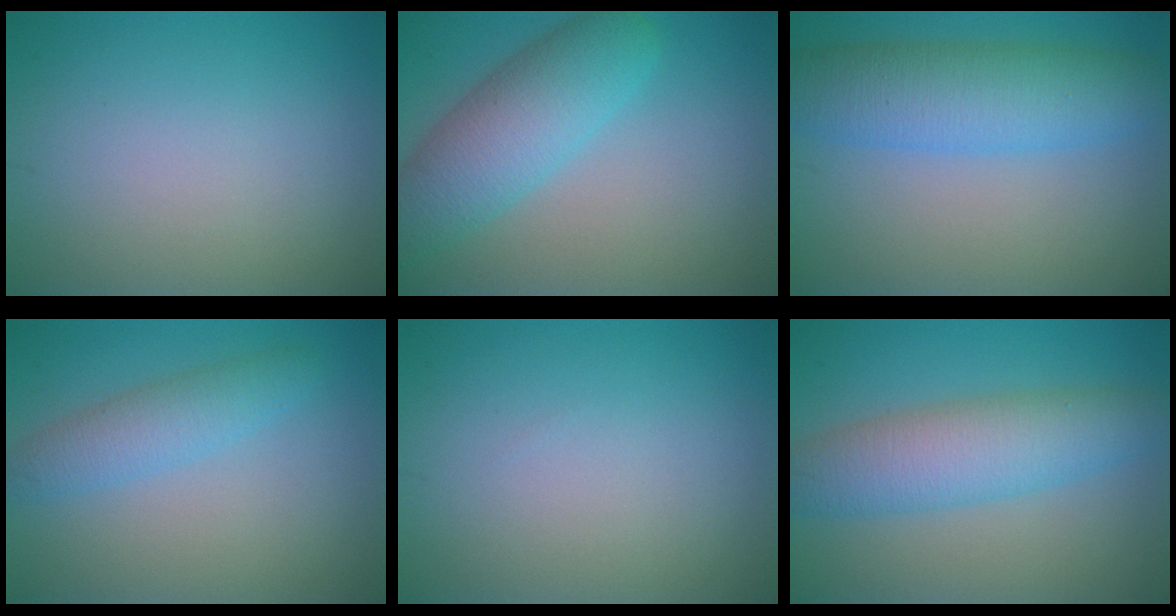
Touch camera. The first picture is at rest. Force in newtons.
{"total": 6.4, "press": 6.4, "slide": 0.2}
{"total": 7.0, "press": 7.0, "slide": 0.1}
{"total": 3.0, "press": 3.0, "slide": 0.1}
{"total": 0.0}
{"total": 5.9, "press": 5.9, "slide": 0.1}